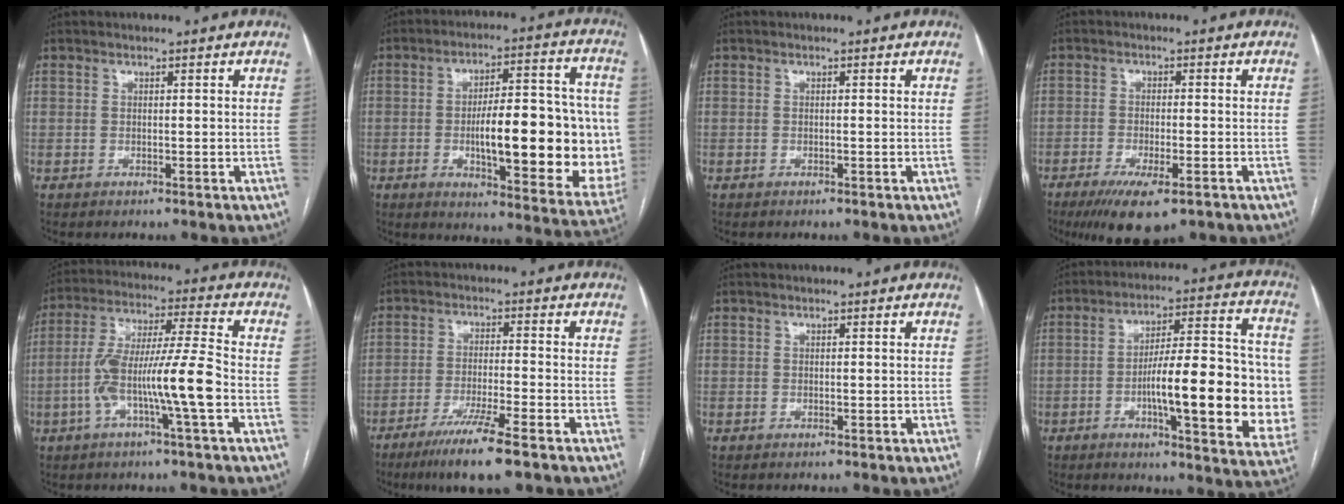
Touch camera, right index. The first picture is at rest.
{"total": 22.8, "force": [-2.3, 6.1, 21.9], "torque": [-0.251, 0.020, -0.017]}
{"total": 0.0}
{"total": 8.8, "force": [-5.6, 2.2, 6.4], "torque": [-0.109, -0.020, -0.085]}
{"total": 12.7, "force": [-3.6, 0.0, 12.2], "torque": [-0.237, 0.013, -0.070]}
{"total": 9.2, "force": [-6.1, 0.1, 6.9], "torque": [-0.122, -0.025, -0.104]}
{"total": 0.0}
{"total": 20.5, "force": [-3.1, 4.4, 19.8], "torque": [-0.240, 0.021, -0.039]}